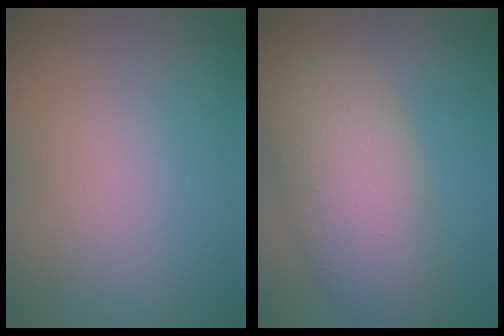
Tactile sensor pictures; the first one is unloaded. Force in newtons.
{"total": 8.3, "press": 8.3, "slide": 0.5}